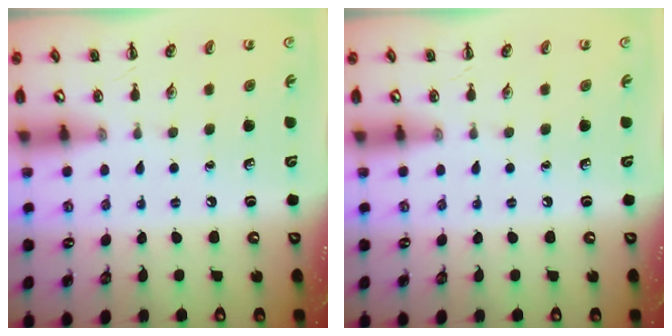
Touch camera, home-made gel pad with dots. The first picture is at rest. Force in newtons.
{"total": 0.0}